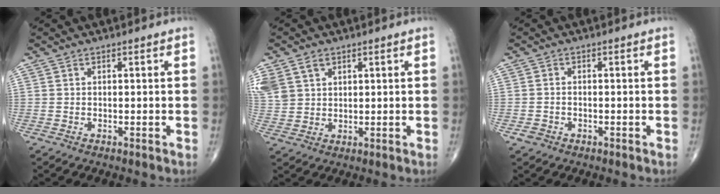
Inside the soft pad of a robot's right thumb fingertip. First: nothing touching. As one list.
[{"total": 10.4, "force": [4.7, 7.7, 5.1], "torque": [-0.125, 0.004, 0.102]}, {"total": 1.5, "force": [-0.7, 1.2, 0.5], "torque": [-0.008, 0.006, -0.012]}]